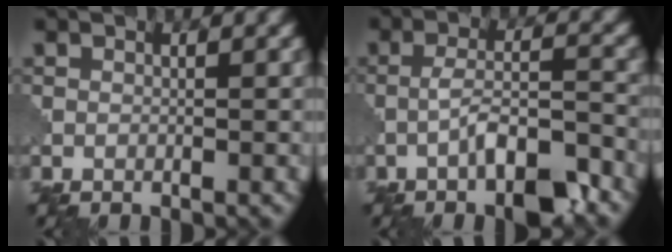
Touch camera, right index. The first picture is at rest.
{"total": 5.9, "force": [-3.1, 1.6, 4.7], "torque": [-0.087, 0.004, -0.056]}